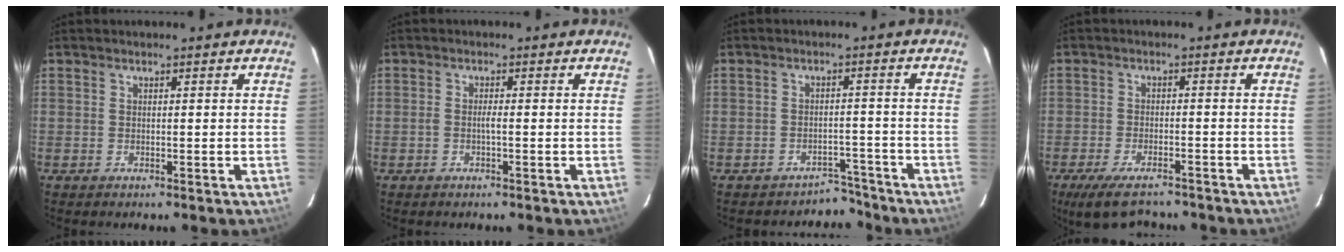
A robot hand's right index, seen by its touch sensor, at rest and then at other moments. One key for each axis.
{"total": 1.2, "fx": -0.4, "fy": 0.0, "fz": 1.1, "tx": -0.023, "ty": 0.004, "tz": -0.009}
{"total": 4.7, "fx": -4.0, "fy": 2.4, "fz": -0.4, "tx": 0.016, "ty": 0.030, "tz": -0.051}
{"total": 9.5, "fx": -7.6, "fy": 3.3, "fz": 4.7, "tx": -0.110, "ty": -0.021, "tz": -0.127}